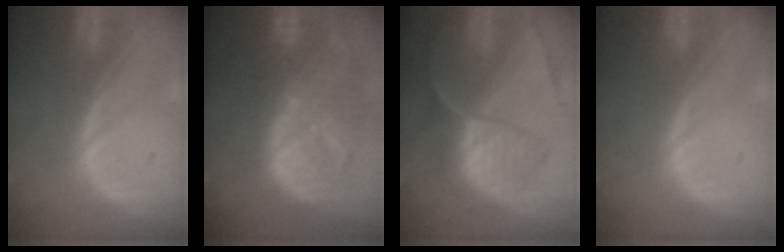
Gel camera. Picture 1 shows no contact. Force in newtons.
{"total": 12.8, "press": 11.2, "slide": 6.3}
{"total": 9.1, "press": 7.7, "slide": 5.0}
{"total": 0.5, "press": 0.0, "slide": 0.5}